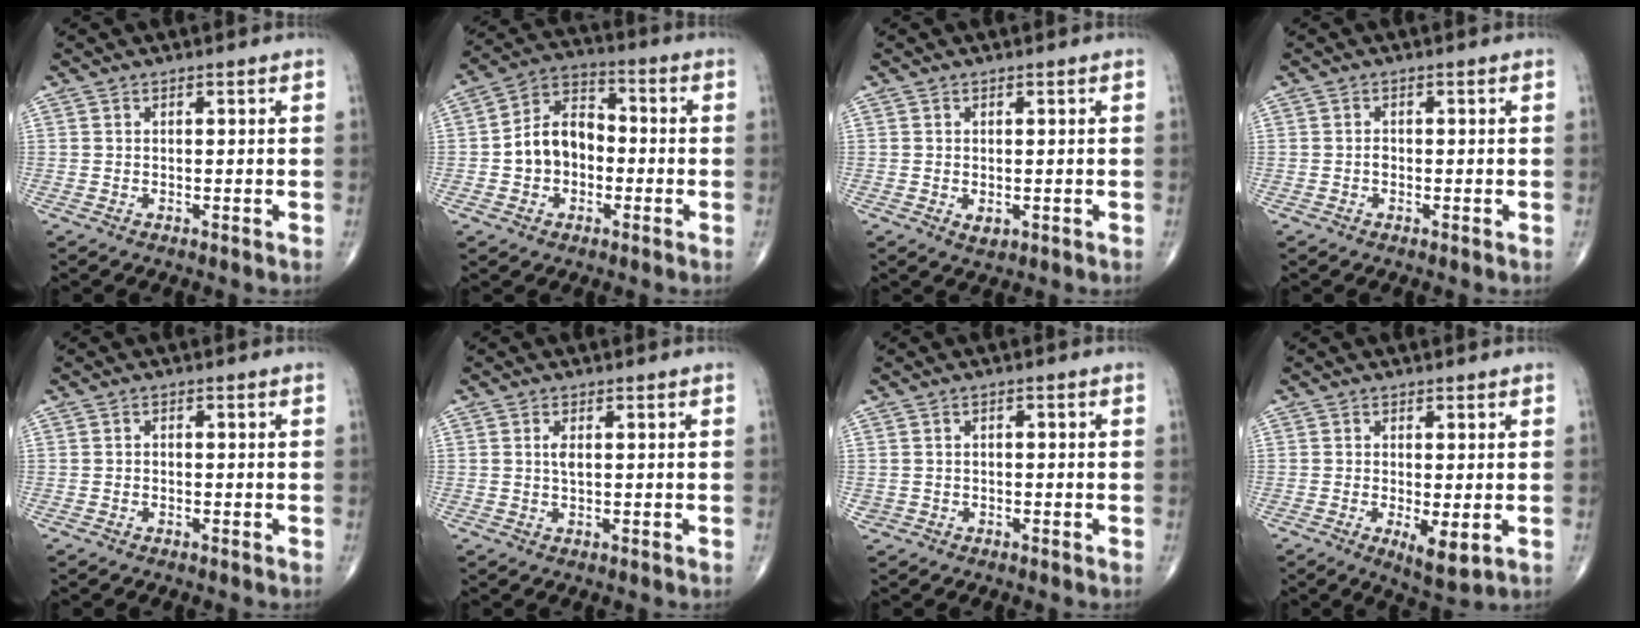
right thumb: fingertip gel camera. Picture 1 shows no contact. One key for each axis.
{"total": 10.3, "fx": -1.3, "fy": 7.7, "fz": 6.8, "tx": -0.094, "ty": 0.037, "tz": -0.036}
{"total": 1.6, "fx": -0.3, "fy": 1.1, "fz": 1.2, "tx": -0.016, "ty": -0.003, "tz": 0.000}
{"total": 0.9, "fx": -0.3, "fy": 0.7, "fz": 0.5, "tx": -0.005, "ty": 0.003, "tz": -0.008}
{"total": 0.5, "fx": -0.2, "fy": 0.4, "fz": 0.2, "tx": -0.002, "ty": 0.002, "tz": -0.007}
{"total": 0.9, "fx": 0.3, "fy": 0.1, "fz": 0.8, "tx": -0.020, "ty": -0.004, "tz": 0.006}
{"total": 1.3, "fx": -0.3, "fy": 1.2, "fz": 0.3, "tx": -0.001, "ty": 0.006, "tz": -0.006}
{"total": 5.3, "fx": -1.1, "fy": 1.8, "fz": 4.8, "tx": -0.081, "ty": -0.018, "tz": -0.013}